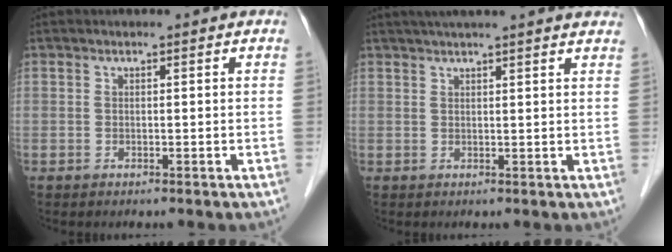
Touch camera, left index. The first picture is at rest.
{"total": 12.9, "force": [11.2, 0.3, 6.4], "torque": [-0.101, 0.038, 0.138]}